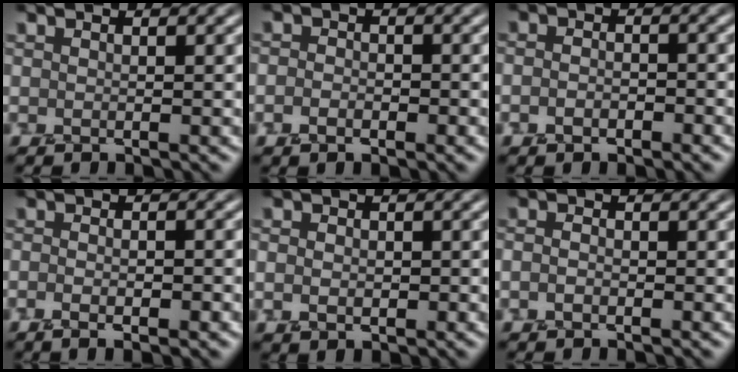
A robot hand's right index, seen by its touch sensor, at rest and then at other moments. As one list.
[{"total": 1.8, "force": [-0.6, 1.3, 1.1], "torque": [-0.004, 0.001, -0.014]}, {"total": 1.7, "force": [-0.8, 1.1, 1.1], "torque": [-0.012, 0.004, -0.015]}, {"total": 3.8, "force": [-1.2, 1.6, 3.2], "torque": [-0.027, 0.003, -0.017]}, {"total": 2.2, "force": [0.1, 1.8, 1.3], "torque": [-0.011, 0.005, -0.002]}, {"total": 1.0, "force": [-0.3, 0.6, 0.7], "torque": [-0.012, 0.005, -0.008]}]